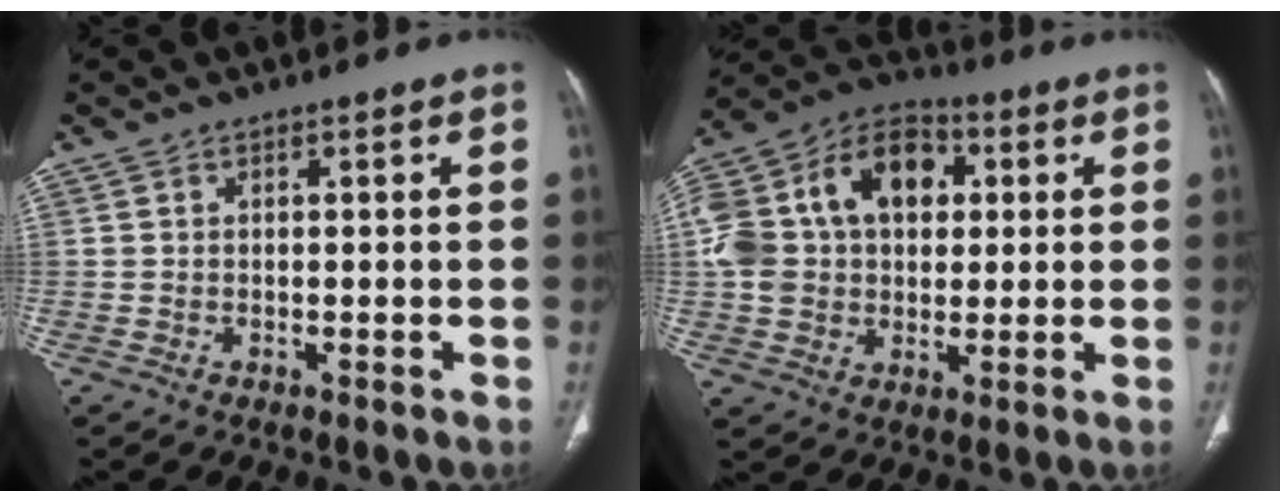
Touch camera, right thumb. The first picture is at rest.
{"total": 21.2, "force": [3.9, 15.0, 14.4], "torque": [-0.261, 0.030, 0.063]}